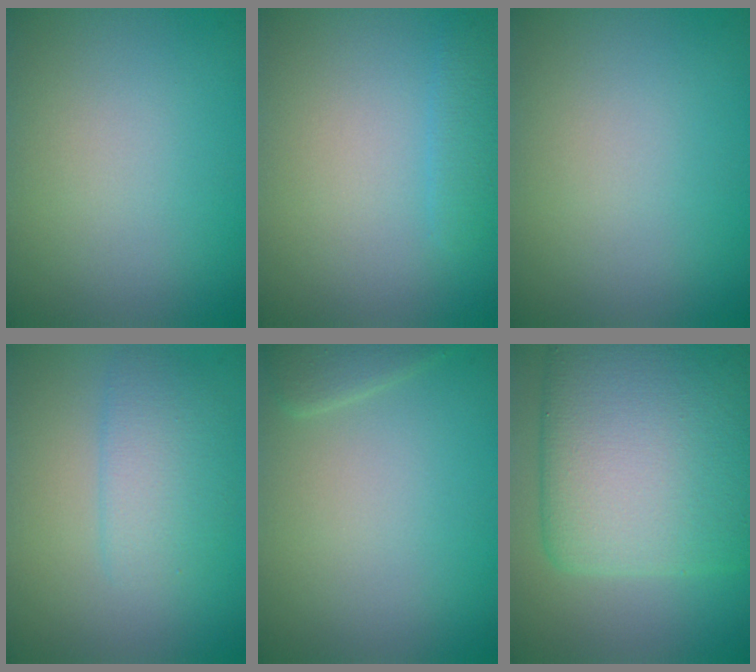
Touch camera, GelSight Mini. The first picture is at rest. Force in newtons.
{"total": 1.3, "press": 1.3, "slide": 0.1}
{"total": 0.0}
{"total": 2.9, "press": 2.9, "slide": 0.0}
{"total": 1.6, "press": 1.6, "slide": 0.1}
{"total": 13.7, "press": 13.7, "slide": 0.1}